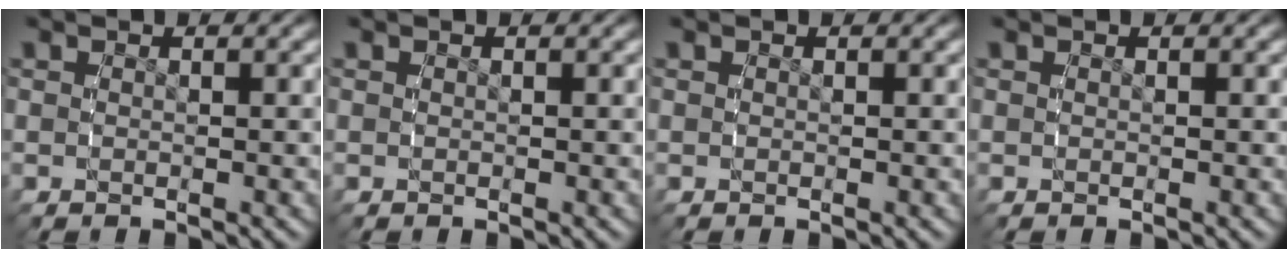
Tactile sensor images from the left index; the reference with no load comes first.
{"total": 0.0}
{"total": 0.0}
{"total": 0.0}